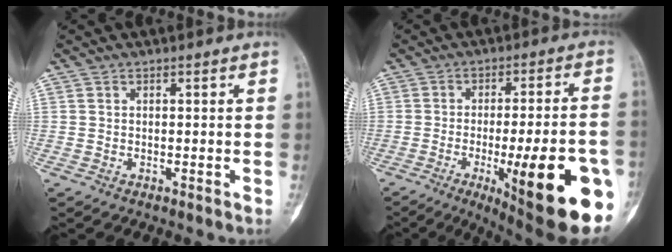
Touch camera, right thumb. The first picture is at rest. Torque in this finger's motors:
{"motor_torque": [0.08, 0.91, 2.08, -0.69, 0.17]}